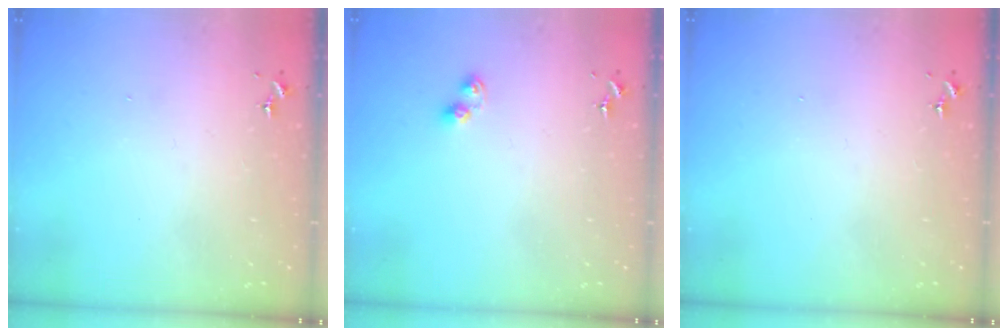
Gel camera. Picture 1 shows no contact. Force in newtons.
{"total": 4.1, "press": 4.1, "slide": 0.4}
{"total": 0.0}